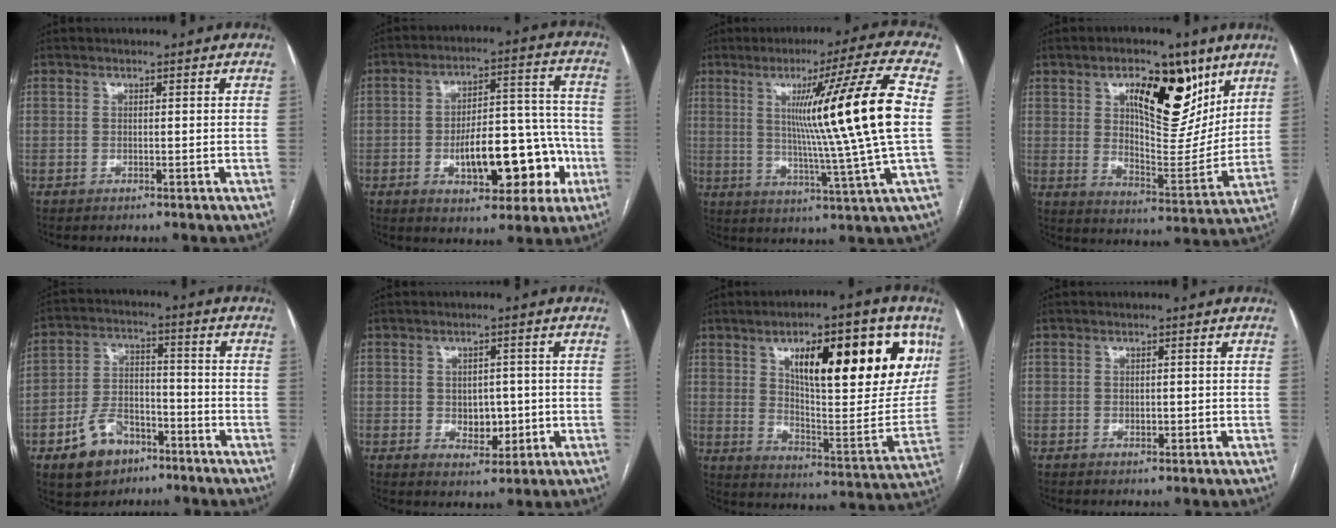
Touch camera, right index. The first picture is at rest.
{"total": 14.5, "force": [-4.3, 6.4, 12.2], "torque": [-0.168, 0.036, -0.051]}
{"total": 17.9, "force": [2.6, -3.3, 17.4], "torque": [-0.257, -0.013, 0.032]}
{"total": 15.8, "force": [7.9, 6.5, 12.0], "torque": [-0.168, -0.001, 0.130]}
{"total": 9.9, "force": [-5.6, 6.4, 5.0], "torque": [-0.101, 0.017, -0.089]}
{"total": 4.5, "force": [-0.4, 3.2, 3.2], "torque": [-0.034, 0.004, 0.005]}
{"total": 25.2, "force": [10.9, 7.1, 21.6], "torque": [-0.314, 0.012, 0.171]}
{"total": 1.1, "force": [-0.2, 0.7, 0.8], "torque": [-0.011, 0.001, 0.001]}